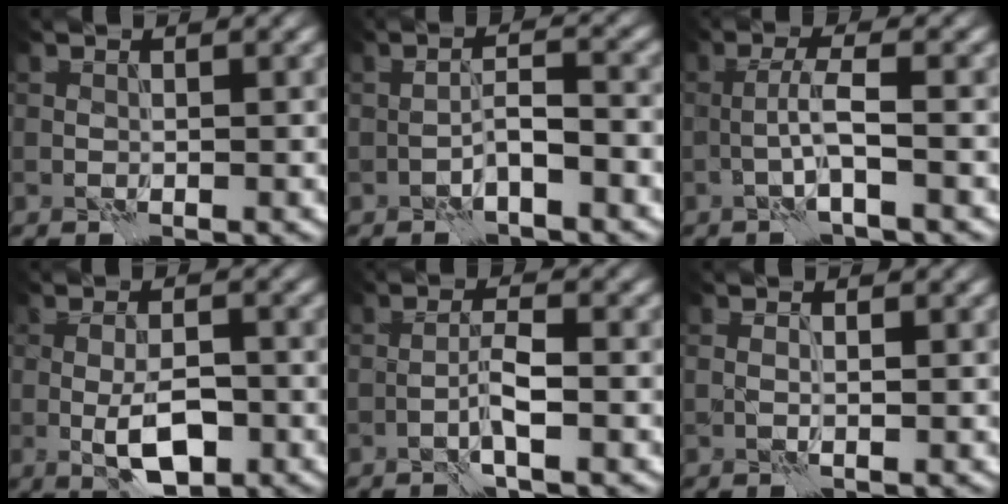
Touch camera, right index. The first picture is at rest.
{"total": 2.6, "force": [-1.2, 0.6, 2.3], "torque": [-0.043, 0.010, -0.027]}
{"total": 2.7, "force": [-0.8, 0.1, 2.6], "torque": [-0.050, 0.011, -0.022]}
{"total": 4.6, "force": [-1.5, 1.8, 4.0], "torque": [-0.073, -0.002, -0.026]}
{"total": 2.5, "force": [-0.8, 0.2, 2.3], "torque": [-0.042, 0.008, -0.019]}
{"total": 0.7, "force": [0.1, 0.1, 0.7], "torque": [-0.015, -0.004, 0.001]}